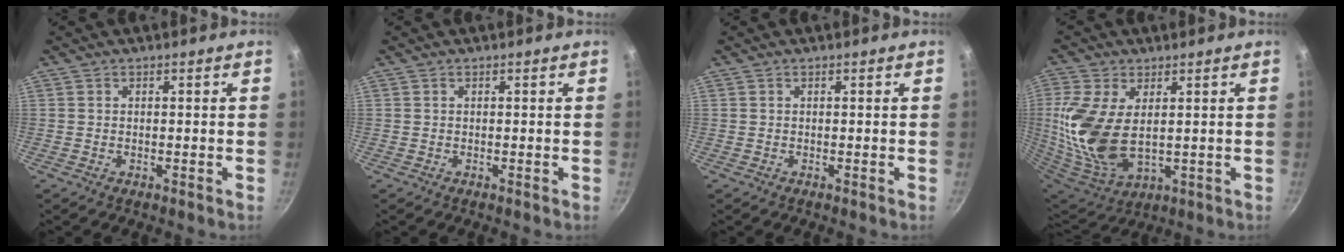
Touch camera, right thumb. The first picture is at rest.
{"total": 0.0}
{"total": 0.0}
{"total": 16.4, "force": [2.1, 9.3, 13.4], "torque": [-0.283, -0.020, 0.053]}